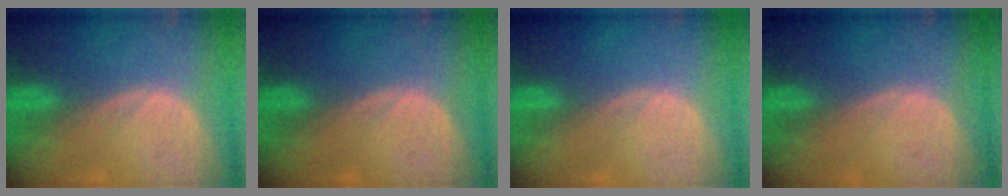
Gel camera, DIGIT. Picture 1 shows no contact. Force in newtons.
{"total": 0.0}
{"total": 0.0}
{"total": 0.0}